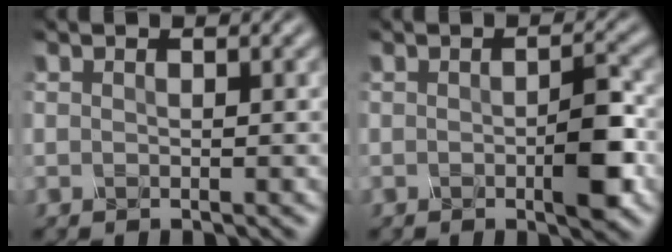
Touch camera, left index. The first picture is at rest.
{"total": 3.4, "force": [-1.3, 0.5, 3.1], "torque": [-0.068, -0.002, -0.013]}